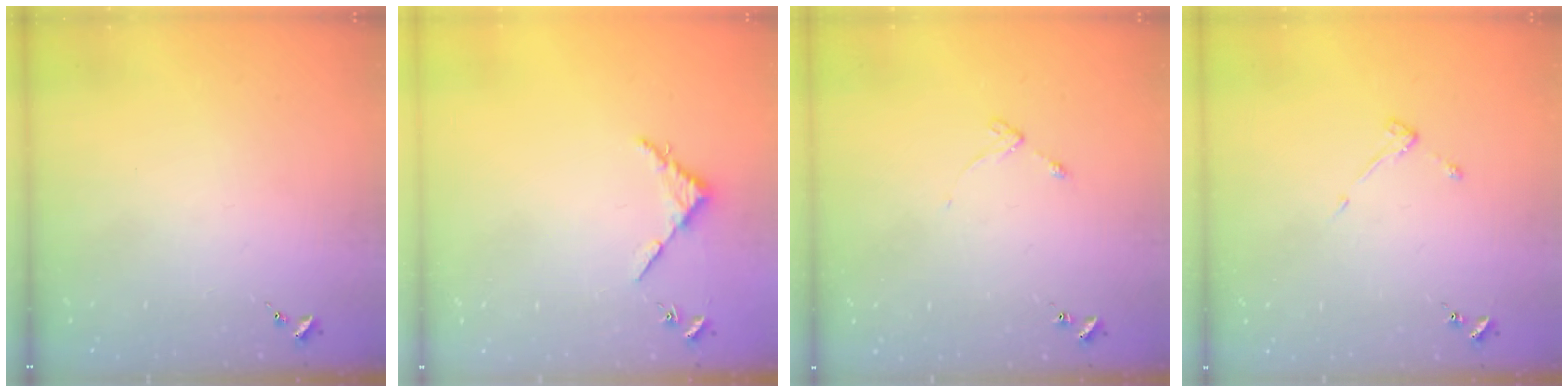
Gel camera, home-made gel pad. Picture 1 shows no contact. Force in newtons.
{"total": 3.4, "press": 3.4, "slide": 0.4}
{"total": 4.0, "press": 3.9, "slide": 0.5}
{"total": 2.9, "press": 2.9, "slide": 0.5}